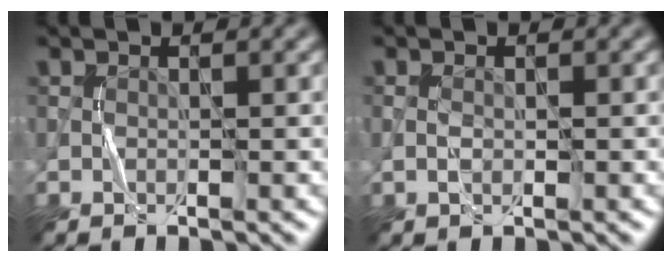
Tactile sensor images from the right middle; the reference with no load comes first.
{"total": 1.0, "force": [-0.2, 0.5, 0.9], "torque": [-0.018, 0.002, -0.005]}